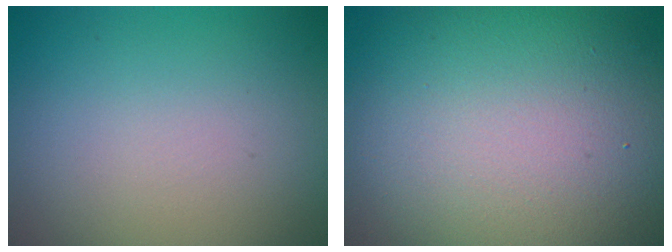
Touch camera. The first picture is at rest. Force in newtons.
{"total": 17.0, "press": 17.0, "slide": 1.0}